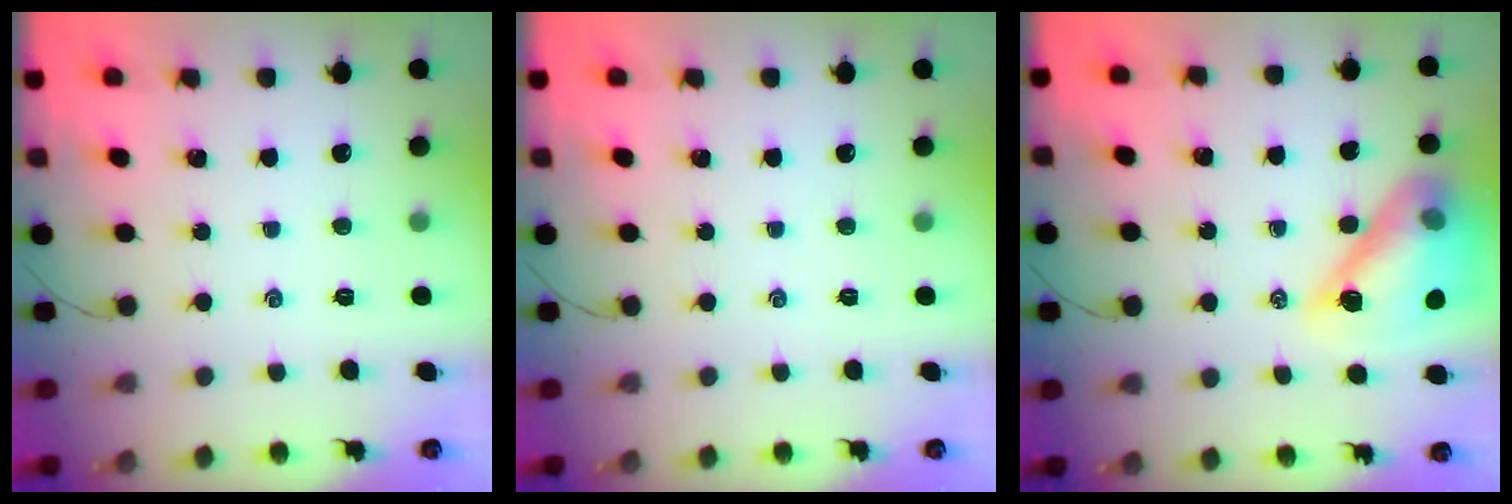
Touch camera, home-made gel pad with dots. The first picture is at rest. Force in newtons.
{"total": 0.0}
{"total": 17.7, "press": 17.1, "slide": 4.4}